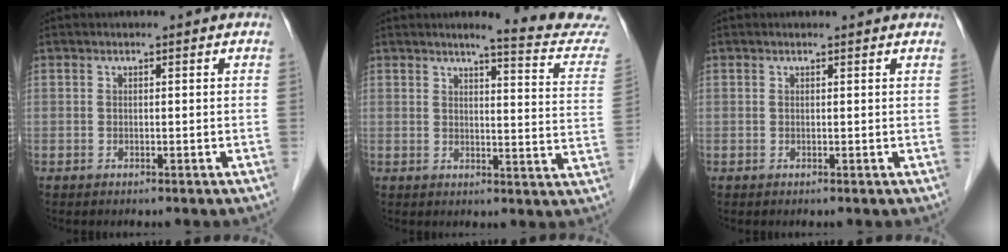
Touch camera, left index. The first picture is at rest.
{"total": 11.0, "force": [10.4, -0.9, 3.3], "torque": [-0.034, -0.065, 0.103]}
{"total": 1.9, "force": [1.9, 0.2, 0.3], "torque": [-0.013, 0.007, 0.016]}